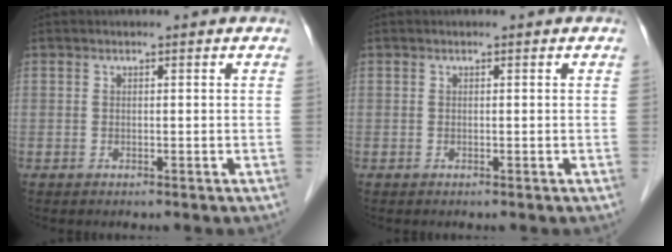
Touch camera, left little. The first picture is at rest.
{"total": 0.0}